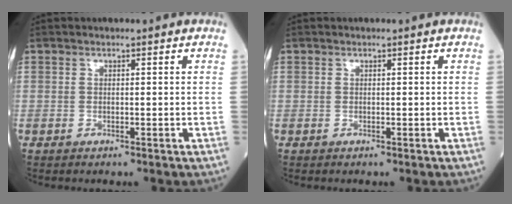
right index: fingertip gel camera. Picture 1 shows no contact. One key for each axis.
{"total": 0.0}